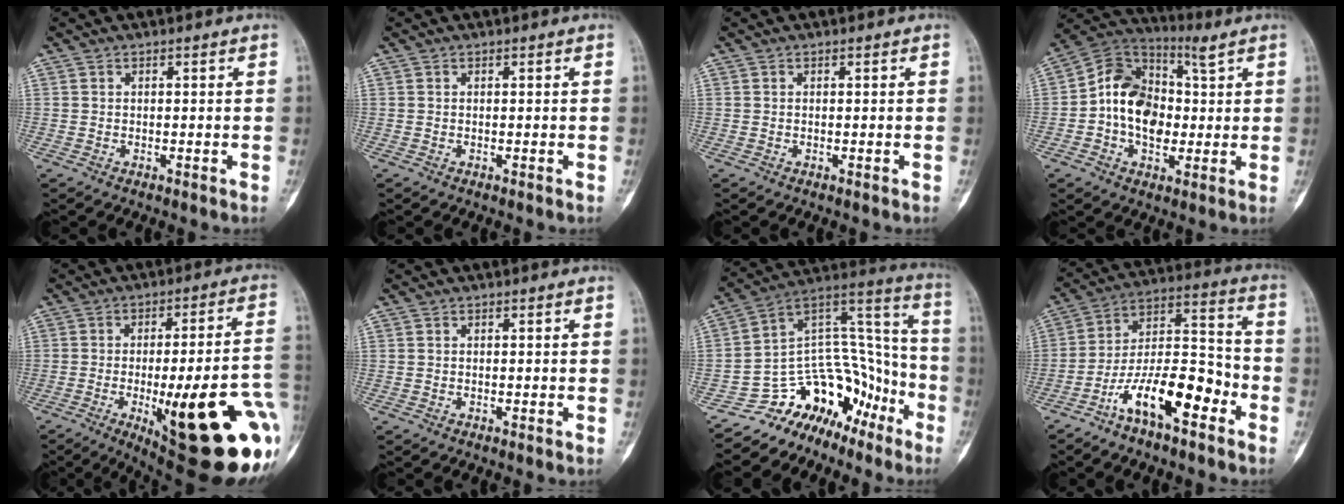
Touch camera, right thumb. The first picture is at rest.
{"total": 0.0}
{"total": 0.0}
{"total": 12.8, "force": [1.0, 9.2, 8.9], "torque": [-0.128, 0.022, 0.012]}
{"total": 29.5, "force": [-7.9, 7.8, 27.3], "torque": [-0.291, 0.001, -0.090]}
{"total": 0.0}
{"total": 16.8, "force": [-11.7, 11.1, 4.6], "torque": [0.003, 0.174, -0.197]}
{"total": 15.1, "force": [-8.0, 5.8, 11.4], "torque": [-0.191, 0.075, -0.145]}